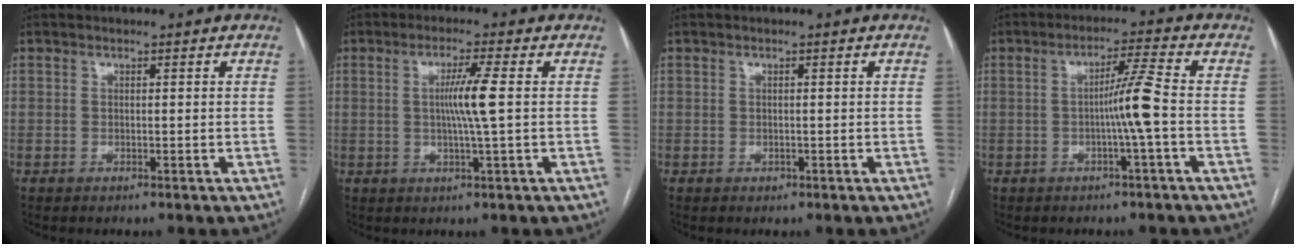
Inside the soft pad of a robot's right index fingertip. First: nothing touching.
{"total": 5.3, "force": [0.4, -1.0, 5.2], "torque": [-0.095, -0.004, 0.007]}
{"total": 0.5, "force": [-0.2, 0.5, 0.1], "torque": [-0.002, 0.002, -0.001]}
{"total": 5.6, "force": [-1.1, -1.2, 5.4], "torque": [-0.091, 0.008, -0.019]}